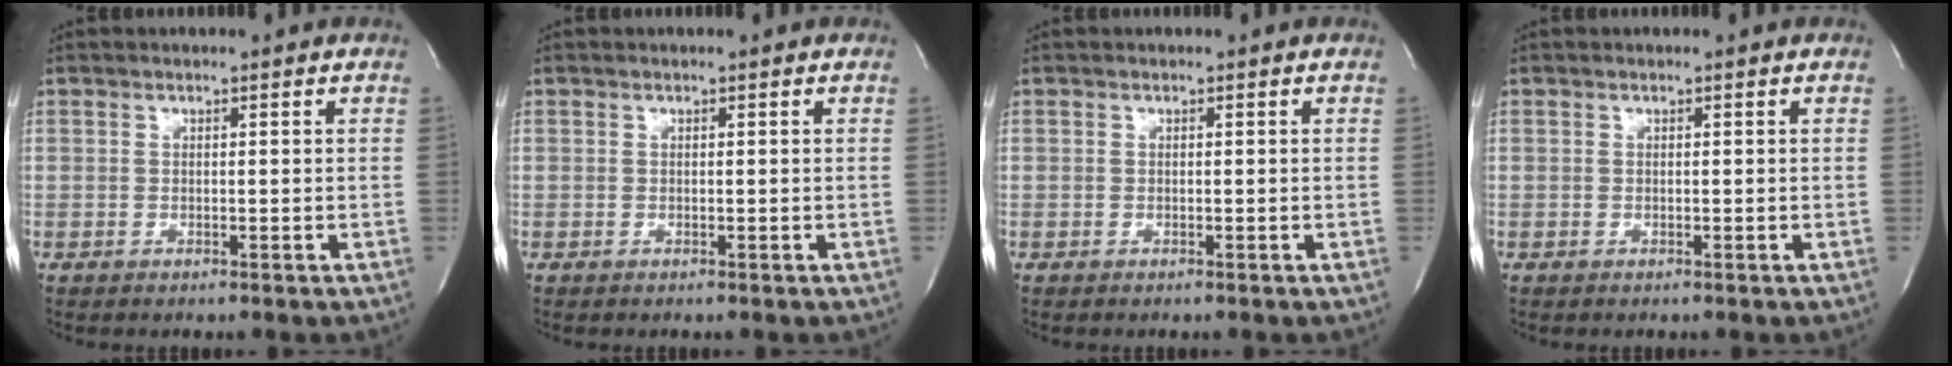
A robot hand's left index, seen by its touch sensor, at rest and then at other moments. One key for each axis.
{"total": 0.0}
{"total": 0.0}
{"total": 0.0}